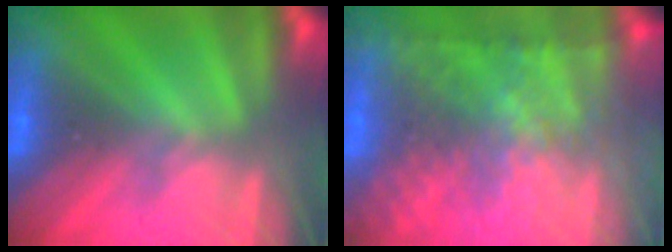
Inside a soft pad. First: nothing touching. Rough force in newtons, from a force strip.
{"total": 6.4}